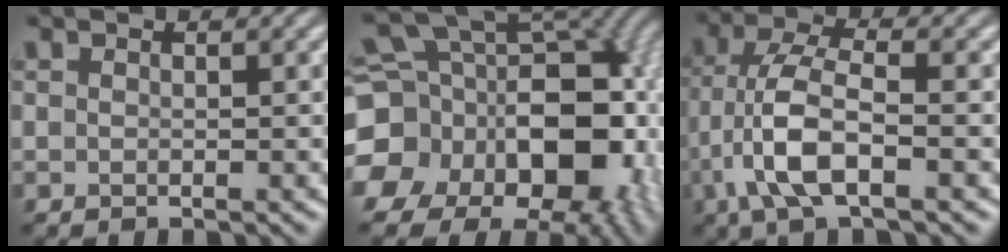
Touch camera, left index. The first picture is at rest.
{"total": 19.6, "force": [-5.5, 15.4, 10.9], "torque": [-0.191, -0.007, -0.085]}
{"total": 6.4, "force": [-2.2, 2.3, 5.6], "torque": [-0.119, 0.009, -0.049]}